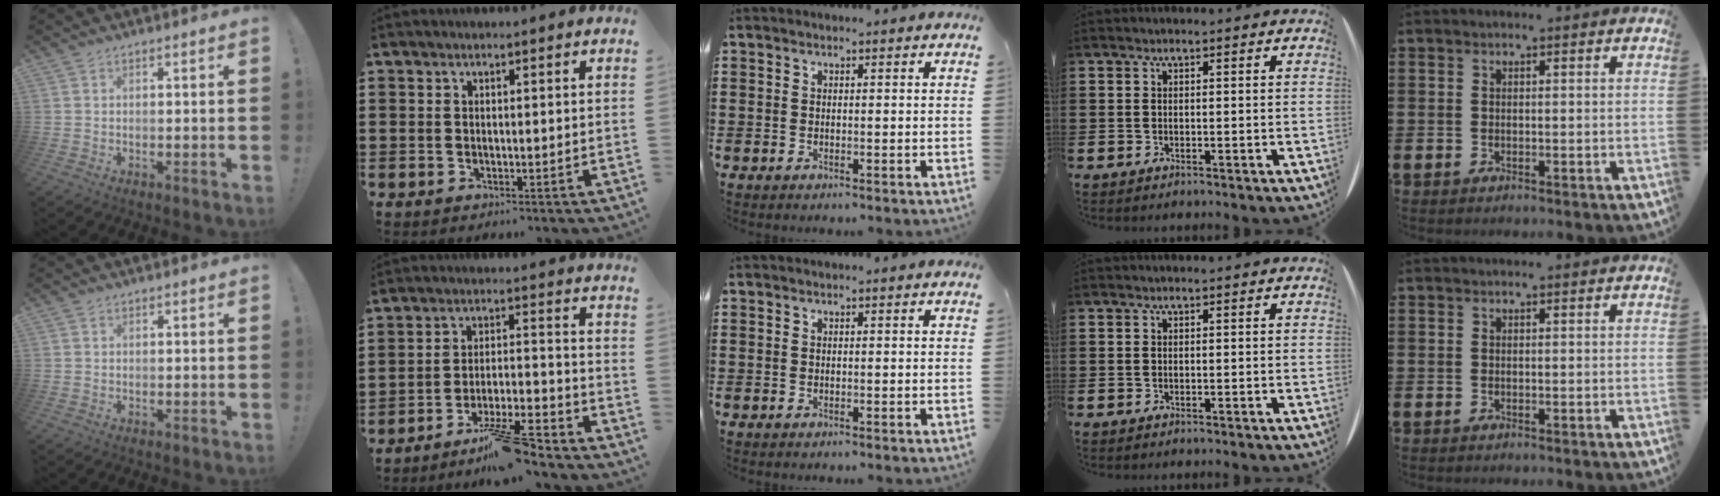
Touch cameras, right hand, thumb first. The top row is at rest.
{"index": {"total": 8.8, "force": [-7.3, 0.9, 4.7], "torque": [-0.077, 0.014, -0.135]}}